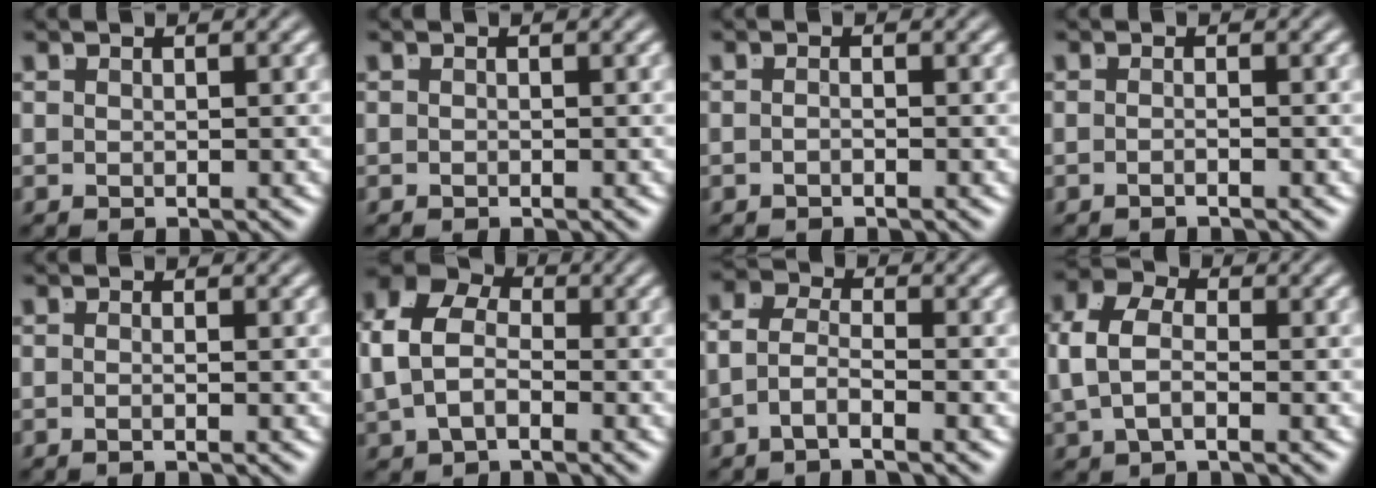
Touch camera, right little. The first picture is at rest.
{"total": 0.6, "force": [-0.3, -0.6, -0.1], "torque": [0.001, -0.006, -0.001]}
{"total": 0.9, "force": [-0.7, -0.4, 0.4], "torque": [-0.006, -0.001, -0.013]}
{"total": 1.1, "force": [-0.9, -0.6, 0.4], "torque": [-0.006, 0.000, -0.017]}
{"total": 1.1, "force": [-0.8, -0.5, 0.5], "torque": [-0.010, -0.004, -0.012]}
{"total": 9.5, "force": [1.7, 7.5, 5.6], "torque": [-0.109, 0.012, 0.009]}
{"total": 3.3, "force": [-1.5, 1.7, 2.3], "torque": [-0.055, -0.020, -0.025]}
{"total": 5.2, "force": [0.3, 3.8, 3.6], "torque": [-0.077, 0.001, -0.001]}